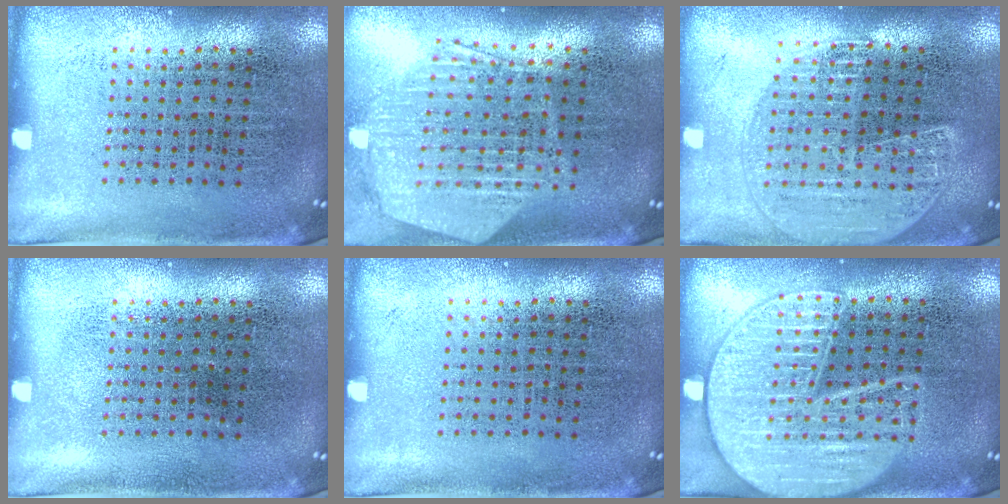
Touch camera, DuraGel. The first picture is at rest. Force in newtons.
{"total": 1.4, "press": 1.4, "slide": 0.4}
{"total": 1.7, "press": 1.6, "slide": 0.6}
{"total": 0.0}
{"total": 0.0}
{"total": 3.4, "press": 3.4, "slide": 0.4}